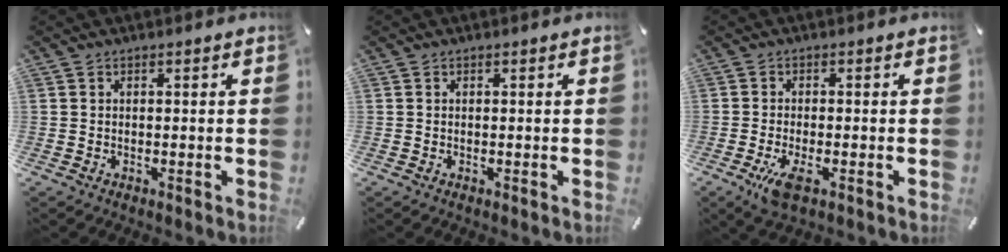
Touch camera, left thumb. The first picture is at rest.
{"total": 0.0}
{"total": 5.2, "force": [-2.2, 1.6, 4.5], "torque": [-0.087, -0.007, -0.035]}